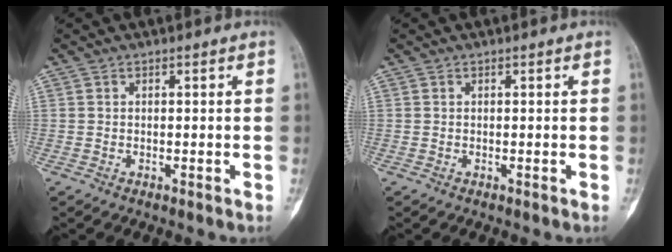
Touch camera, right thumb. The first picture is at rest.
{"total": 0.0}